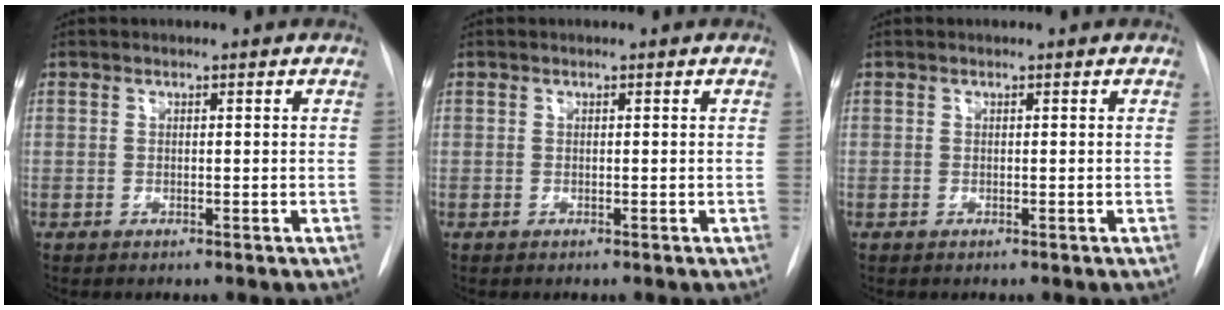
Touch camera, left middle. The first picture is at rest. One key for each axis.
{"total": 0.0}
{"total": 0.0}